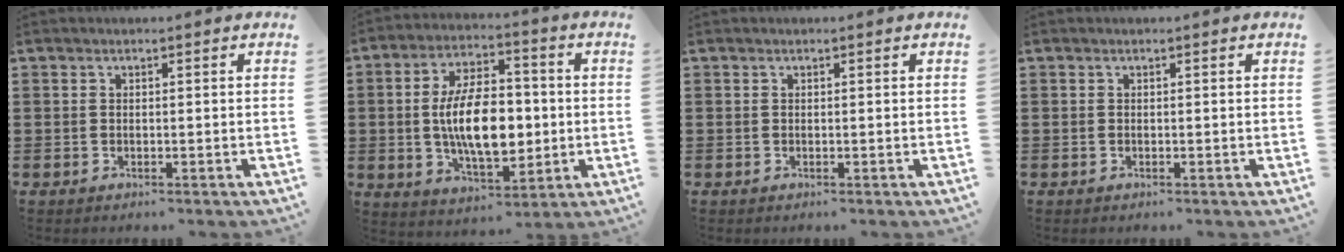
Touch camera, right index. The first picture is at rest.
{"total": 11.9, "force": [-0.3, 6.0, 10.3], "torque": [-0.188, -0.005, -0.012]}
{"total": 0.0}
{"total": 0.0}